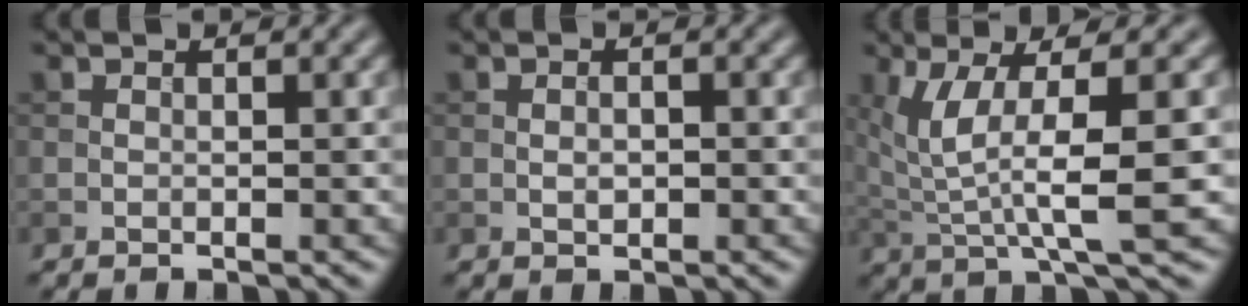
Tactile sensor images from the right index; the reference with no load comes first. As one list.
[{"total": 1.1, "force": [-0.2, 0.7, 0.9], "torque": [-0.016, 0.000, -0.005]}, {"total": 6.9, "force": [1.0, 1.7, 6.6], "torque": [-0.136, -0.003, 0.025]}]